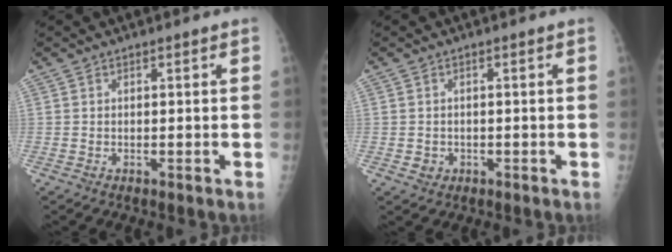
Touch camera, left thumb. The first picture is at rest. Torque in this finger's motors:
{"motor_torque": [-0.28, 0.23, -0.10, -0.04, 0.00]}